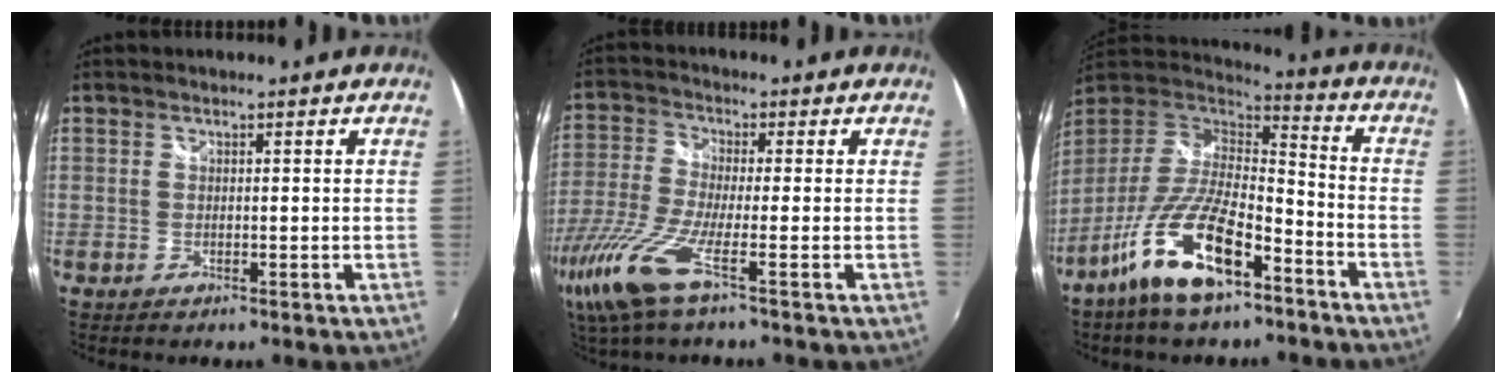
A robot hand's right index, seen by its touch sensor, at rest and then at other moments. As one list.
[{"total": 11.9, "force": [-6.8, 0.8, 9.7], "torque": [-0.228, -0.035, -0.139]}, {"total": 18.7, "force": [-11.4, 6.3, 13.4], "torque": [-0.267, -0.024, -0.210]}]